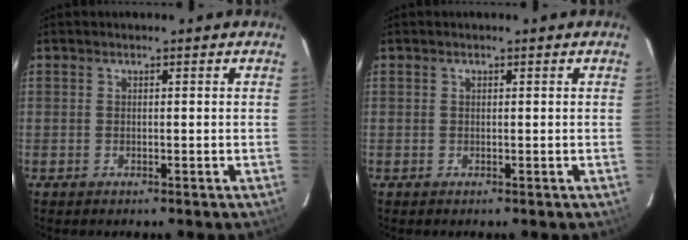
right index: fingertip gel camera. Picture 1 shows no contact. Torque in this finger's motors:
{"motor_torque": [0.09, 0.01, 0.04, 0.02]}